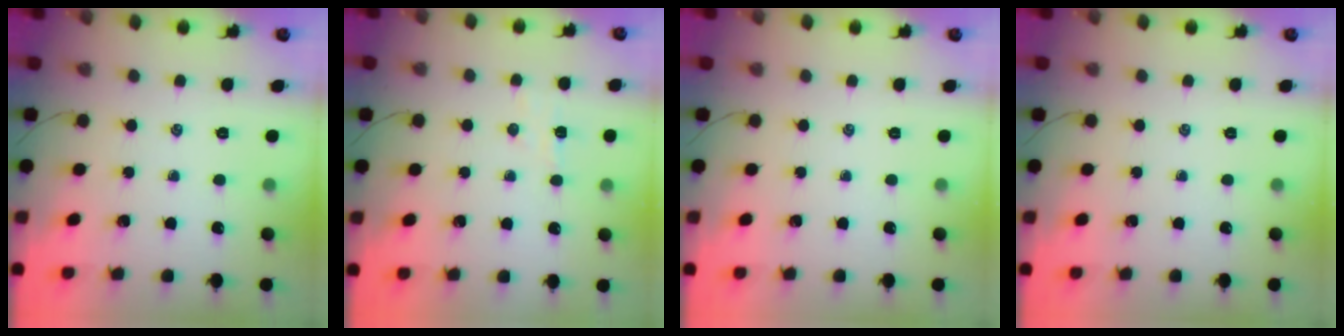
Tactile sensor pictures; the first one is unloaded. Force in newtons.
{"total": 4.4, "press": 4.3, "slide": 1.2}
{"total": 0.0}
{"total": 0.0}